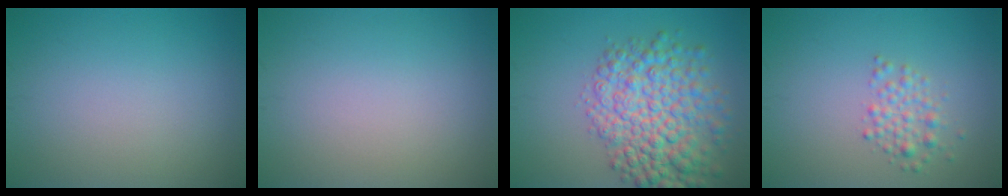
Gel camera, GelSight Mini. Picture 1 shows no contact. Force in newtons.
{"total": 0.0}
{"total": 8.2, "press": 8.2, "slide": 0.2}
{"total": 2.1, "press": 2.1, "slide": 0.0}